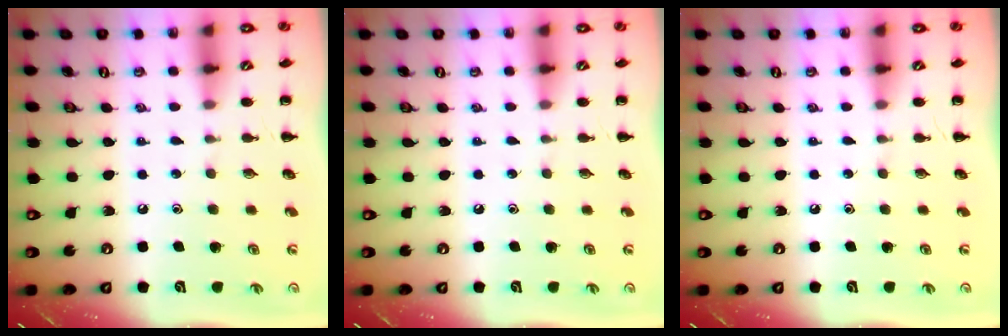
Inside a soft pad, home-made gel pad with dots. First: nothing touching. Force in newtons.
{"total": 0.0}
{"total": 0.0}